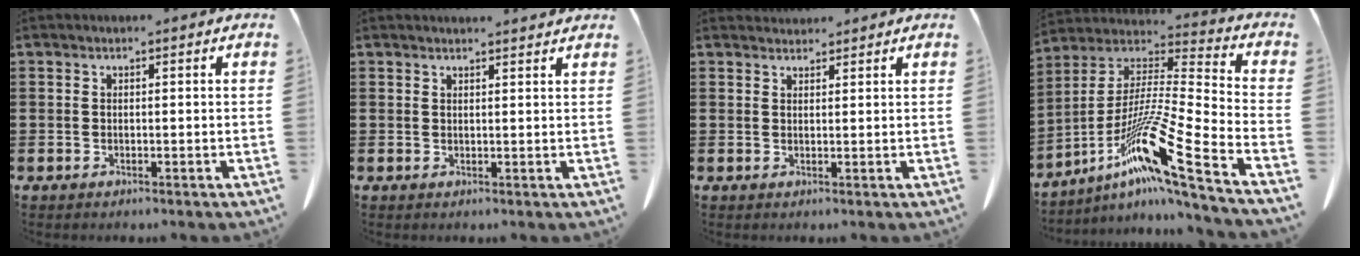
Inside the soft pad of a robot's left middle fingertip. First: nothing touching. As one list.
[{"total": 1.5, "force": [1.4, -0.1, 0.3], "torque": [-0.009, 0.000, 0.028]}, {"total": 1.7, "force": [1.7, 0.3, -0.3], "torque": [0.003, 0.003, 0.032]}, {"total": 14.7, "force": [-8.9, 0.1, 11.6], "torque": [-0.236, -0.012, -0.171]}]